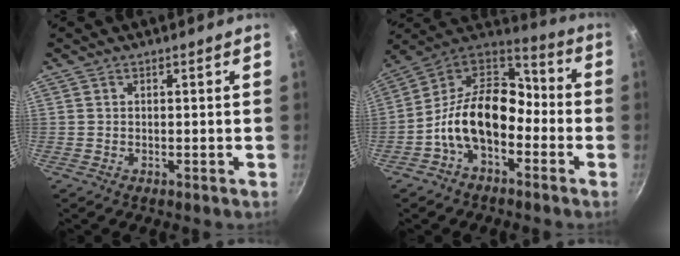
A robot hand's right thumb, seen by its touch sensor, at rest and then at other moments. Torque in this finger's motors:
{"motor_torque": [2.17, 2.23, 1.47, -0.68, 0.15]}